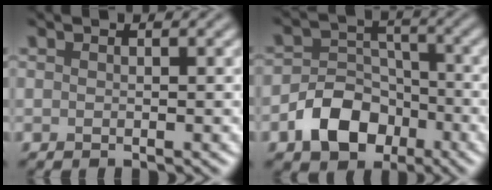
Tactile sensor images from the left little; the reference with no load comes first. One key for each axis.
{"total": 5.9, "fx": -3.0, "fy": 4.2, "fz": 2.9, "tx": -0.044, "ty": -0.002, "tz": -0.059}